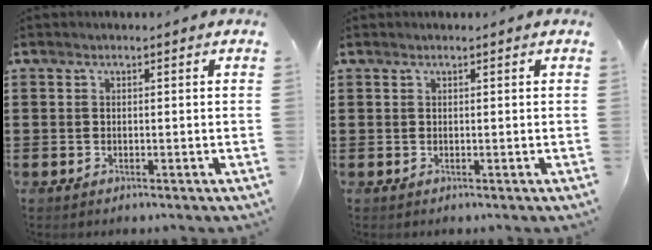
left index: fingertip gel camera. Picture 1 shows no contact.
{"total": 0.0}